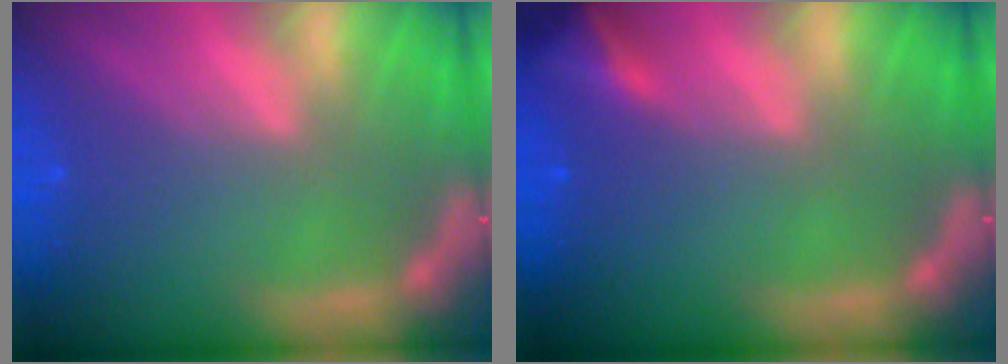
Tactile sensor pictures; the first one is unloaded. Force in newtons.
{"total": 2.9}